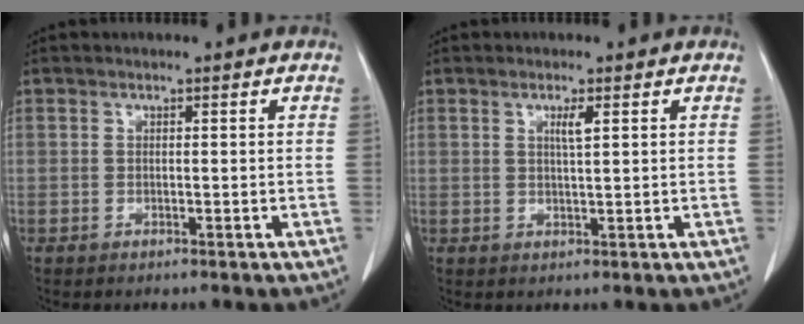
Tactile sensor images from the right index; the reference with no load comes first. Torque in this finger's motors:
{"motor_torque": [0.22, 0.09, 0.04, 0.04]}